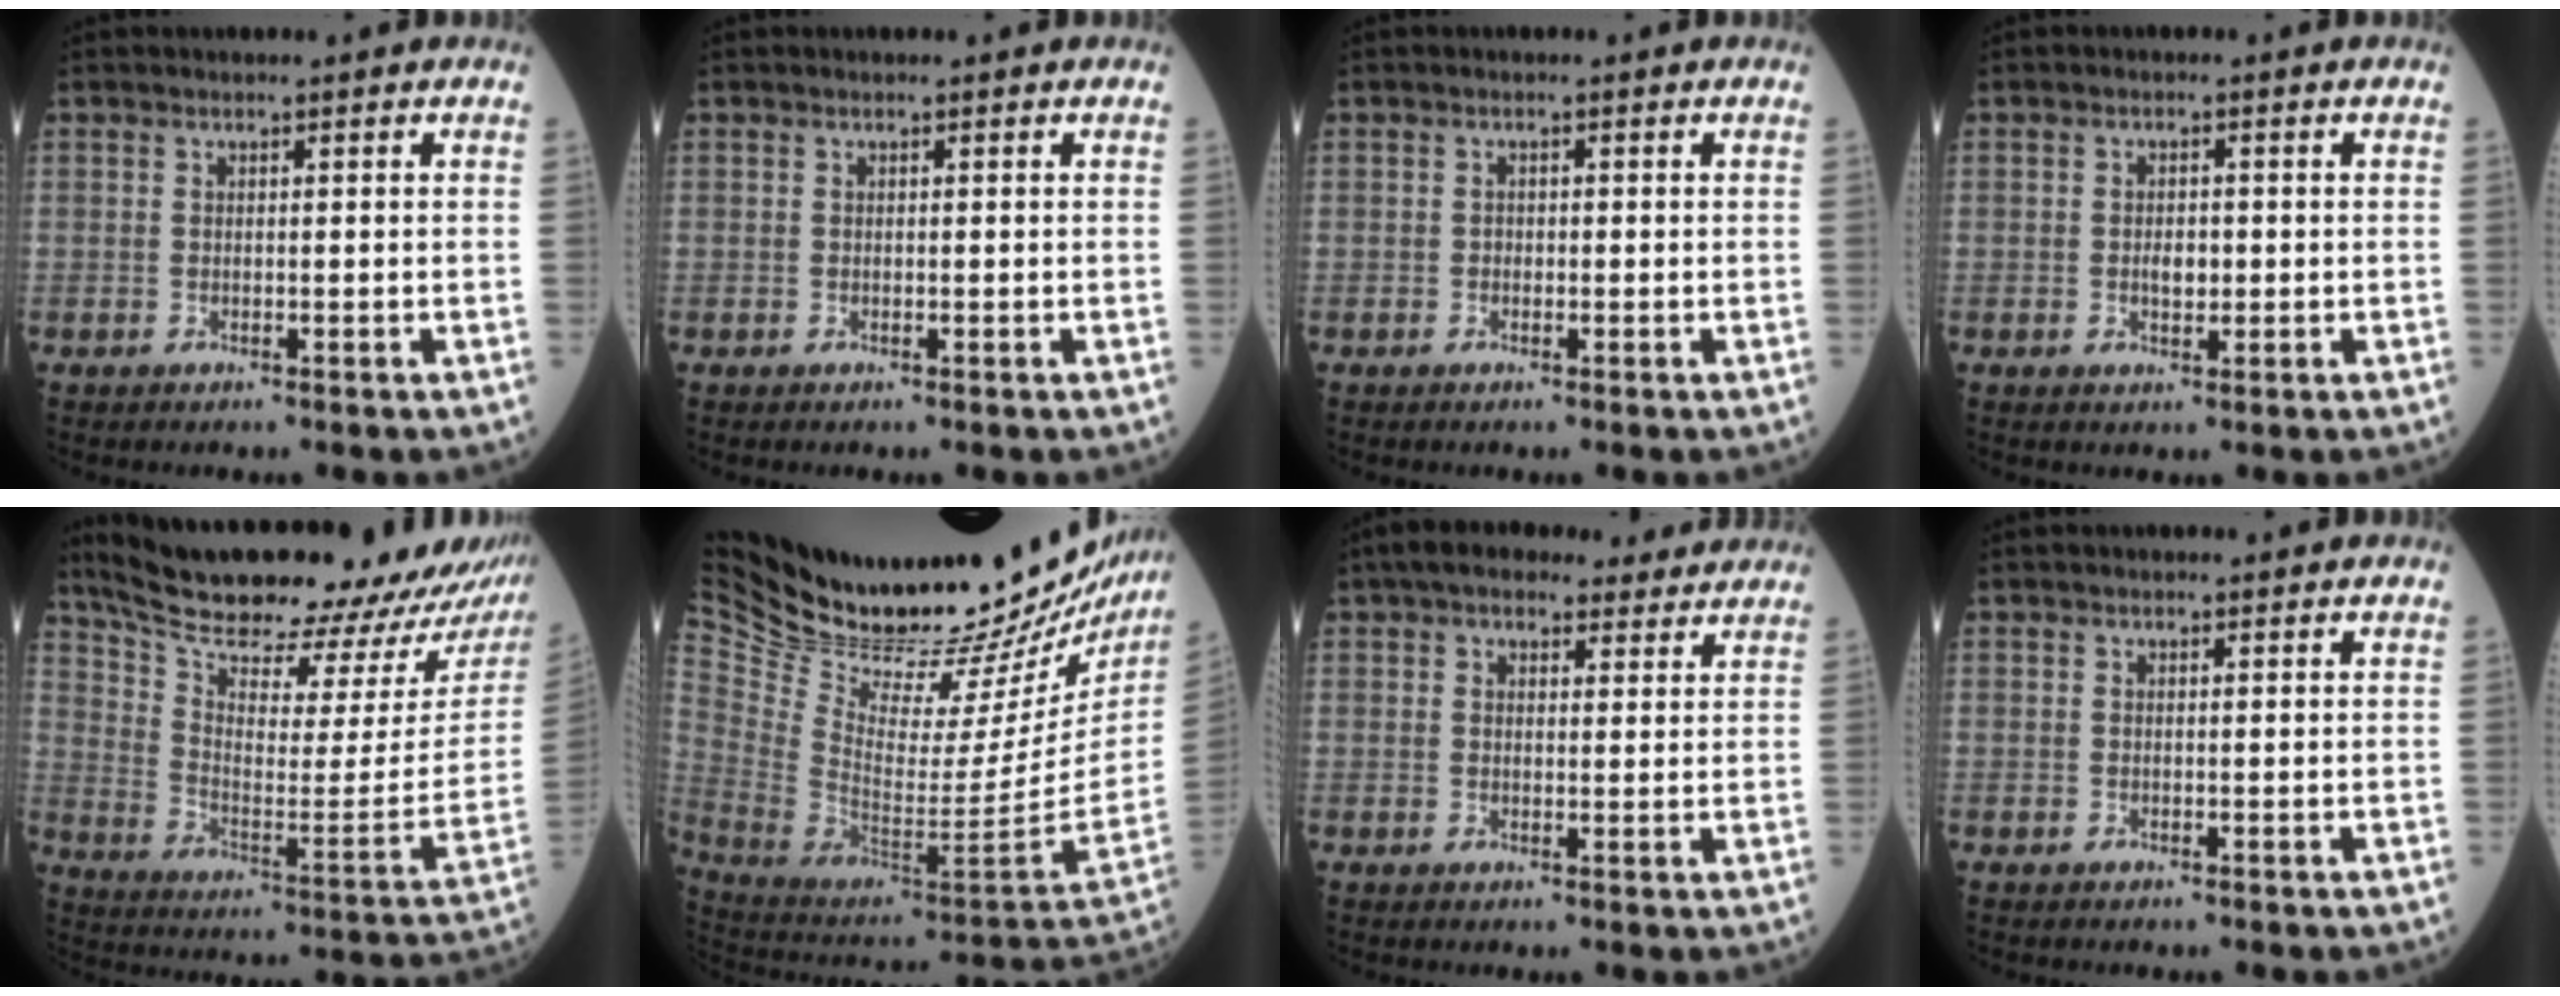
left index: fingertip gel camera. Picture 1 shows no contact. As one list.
[{"total": 0.0}, {"total": 0.6, "force": [-0.1, 0.5, 0.3], "torque": [-0.004, 0.001, -0.004]}, {"total": 2.1, "force": [-0.2, 1.2, 1.8], "torque": [-0.032, 0.001, -0.002]}, {"total": 27.9, "force": [24.8, 4.1, 12.1], "torque": [-0.197, -0.067, 0.343]}, {"total": 40.1, "force": [33.8, 9.5, 19.4], "torque": [-0.365, -0.096, 0.493]}, {"total": 9.7, "force": [7.9, 3.9, 4.1], "torque": [-0.053, 0.035, 0.110]}, {"total": 1.3, "force": [1.1, 0.3, 0.5], "torque": [-0.010, 0.015, 0.016]}]